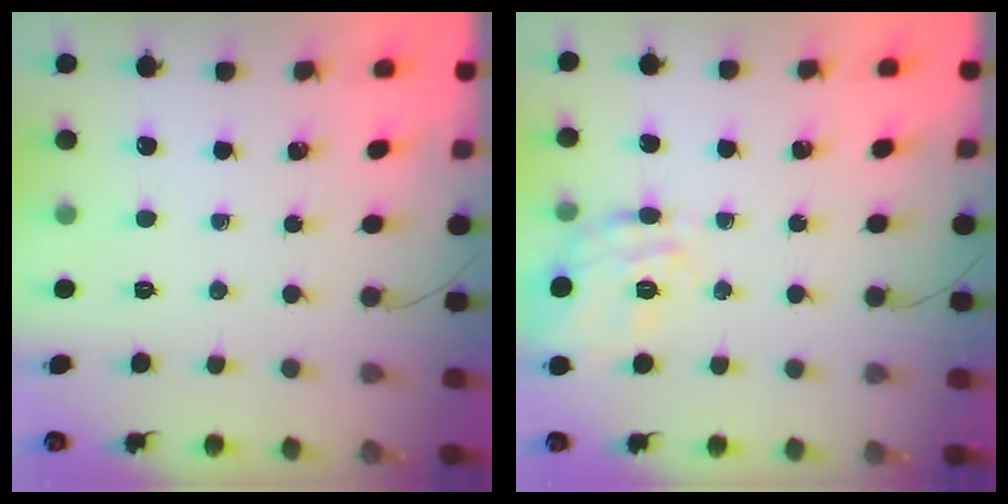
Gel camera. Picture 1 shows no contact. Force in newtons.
{"total": 11.1, "press": 11.1, "slide": 0.6}